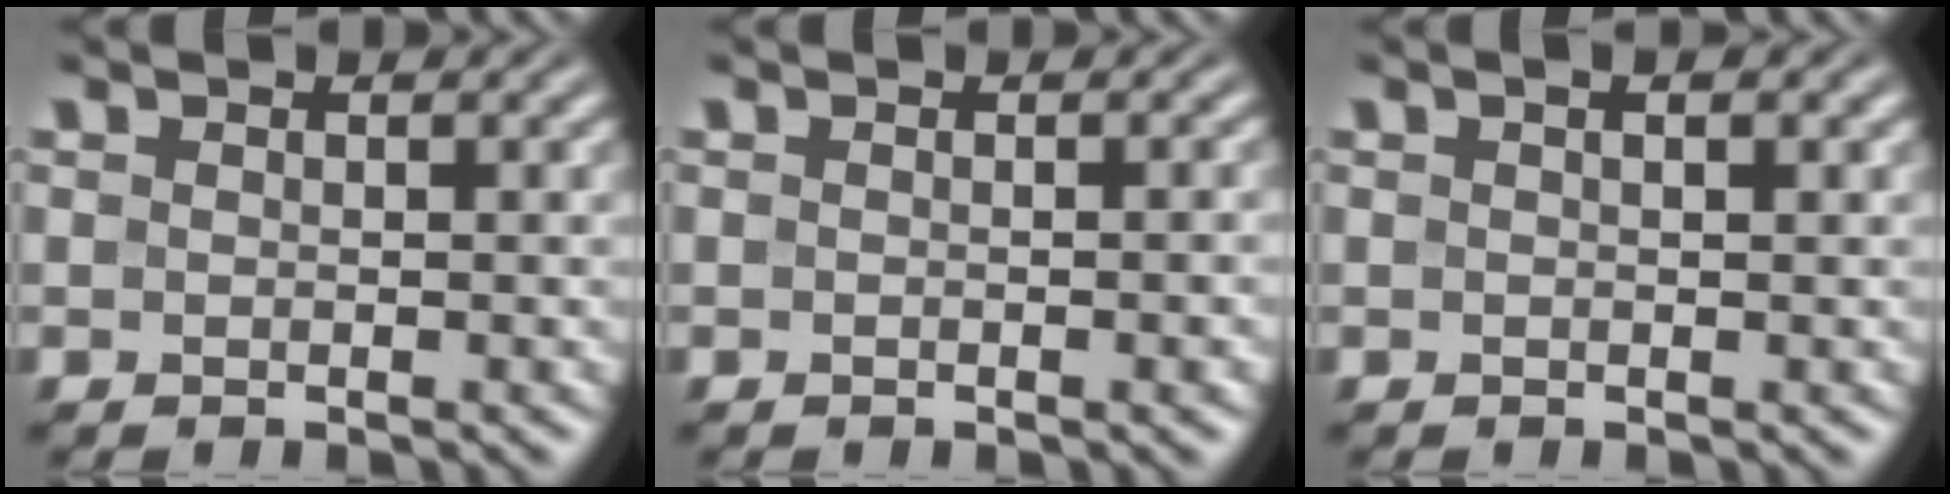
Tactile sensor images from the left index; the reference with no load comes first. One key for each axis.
{"total": 1.2, "fx": -0.4, "fy": 0.2, "fz": 1.1, "tx": -0.013, "ty": -0.001, "tz": -0.004}
{"total": 1.2, "fx": 0.6, "fy": 0.2, "fz": 1.1, "tx": -0.020, "ty": 0.001, "tz": 0.007}